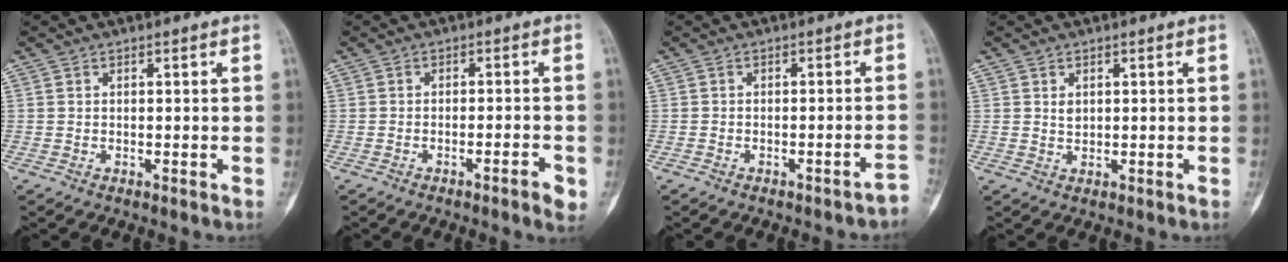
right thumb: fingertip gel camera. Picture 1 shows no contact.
{"total": 3.5, "force": [-1.8, 0.6, 2.9], "torque": [-0.039, 0.010, -0.026]}
{"total": 2.2, "force": [-1.9, 0.5, 0.9], "torque": [-0.001, 0.027, -0.024]}
{"total": 1.6, "force": [0.5, 1.2, 0.9], "torque": [-0.004, -0.004, 0.011]}